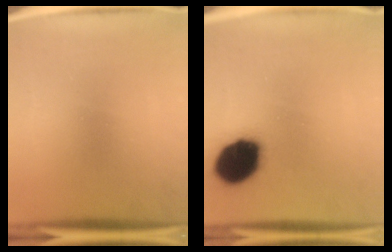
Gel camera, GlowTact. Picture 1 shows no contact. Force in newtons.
{"total": 17.3}